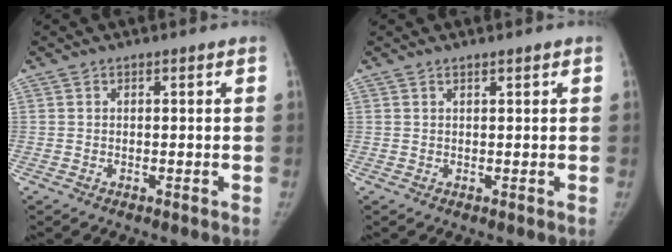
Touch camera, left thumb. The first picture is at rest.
{"total": 0.8, "force": [0.6, 0.2, 0.4], "torque": [-0.008, -0.003, 0.011]}